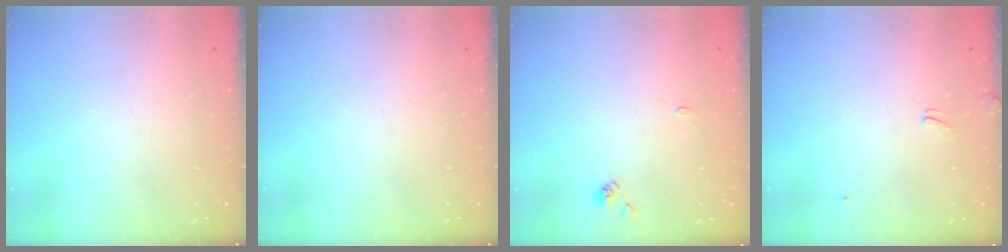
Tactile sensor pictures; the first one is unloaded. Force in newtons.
{"total": 0.0}
{"total": 2.9, "press": 2.9, "slide": 0.3}
{"total": 4.5, "press": 4.5, "slide": 0.4}